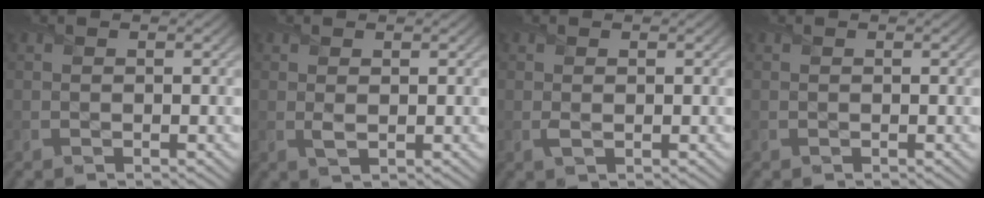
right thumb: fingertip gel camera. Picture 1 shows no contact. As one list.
[{"total": 1.1, "force": [0.4, 0.2, 1.0], "torque": [-0.024, 0.000, 0.010]}, {"total": 0.8, "force": [0.2, 0.1, 0.8], "torque": [-0.019, 0.002, 0.003]}, {"total": 0.0}]